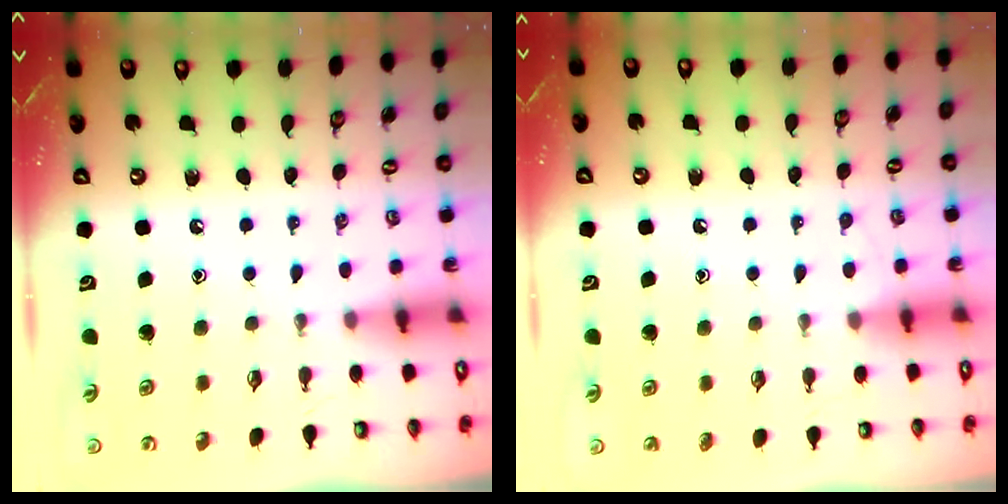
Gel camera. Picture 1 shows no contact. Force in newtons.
{"total": 2.4, "press": 2.4, "slide": 0.3}